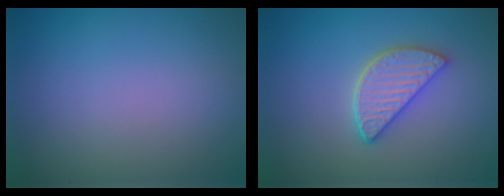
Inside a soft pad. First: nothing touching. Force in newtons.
{"total": 4.2, "press": 3.4, "slide": 2.4}